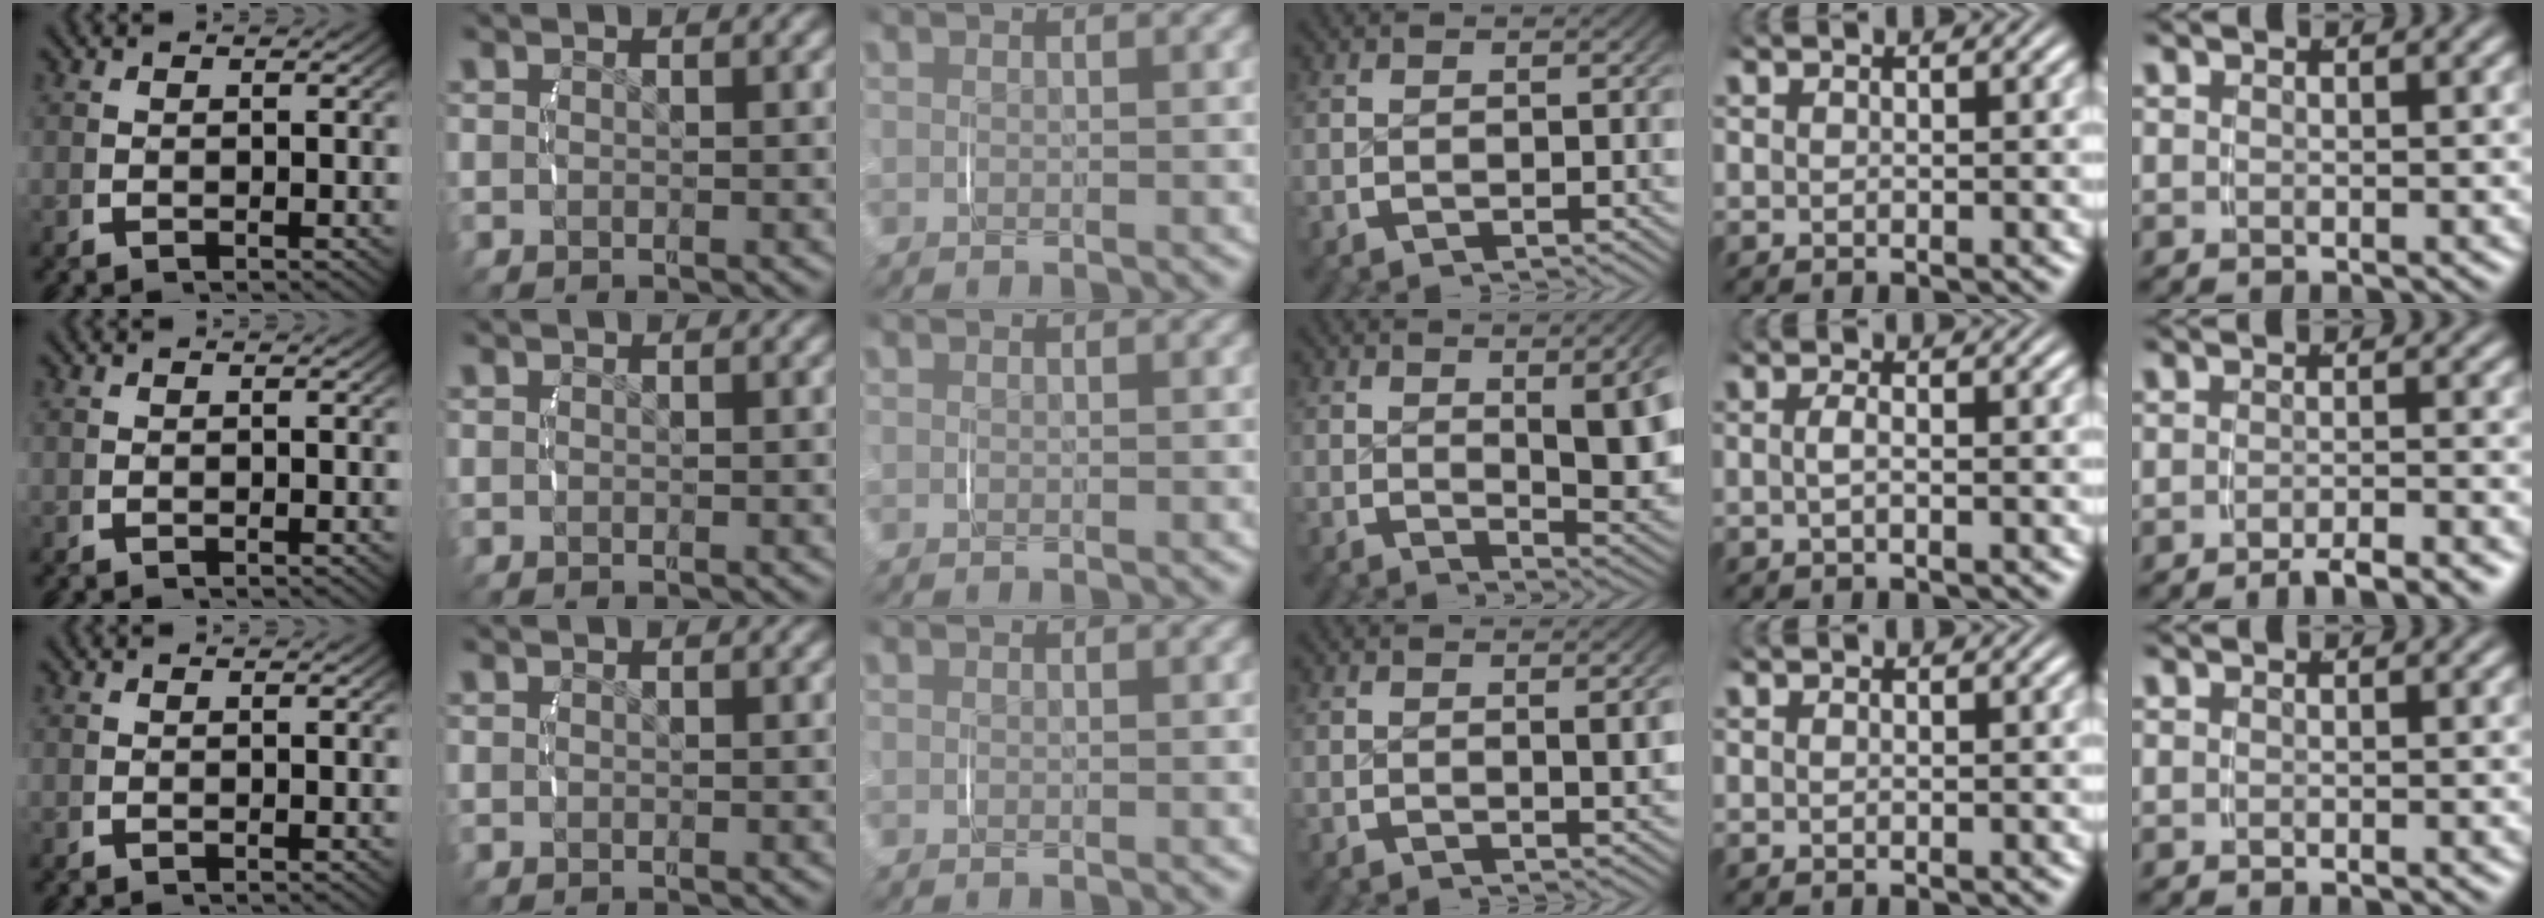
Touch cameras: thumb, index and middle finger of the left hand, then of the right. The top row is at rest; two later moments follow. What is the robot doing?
{"motion": "lift_and_place", "object": "glasses case"}